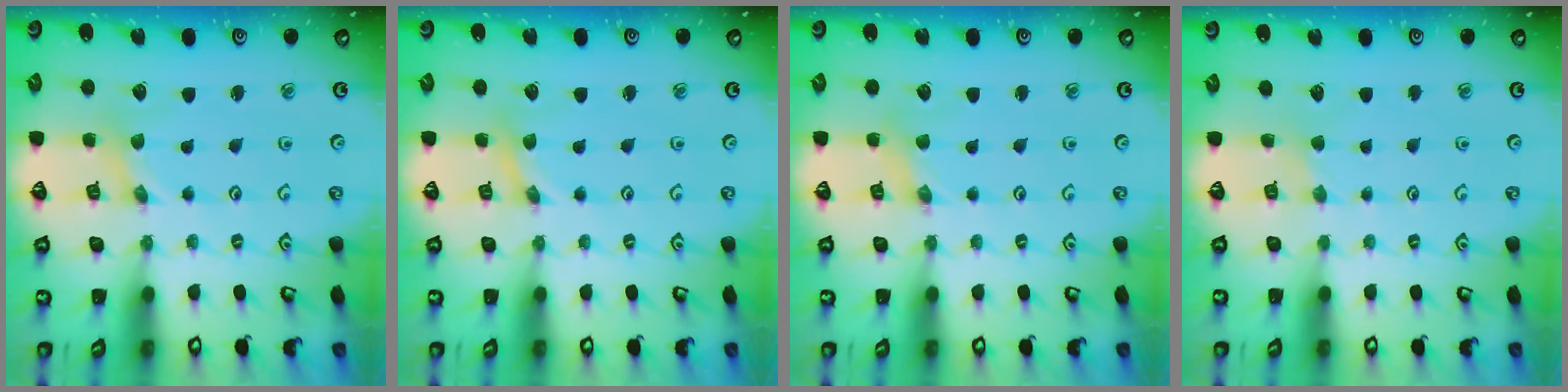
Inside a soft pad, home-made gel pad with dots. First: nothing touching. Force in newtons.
{"total": 0.0}
{"total": 1.3, "press": 1.3, "slide": 0.3}
{"total": 1.2, "press": 1.1, "slide": 0.3}